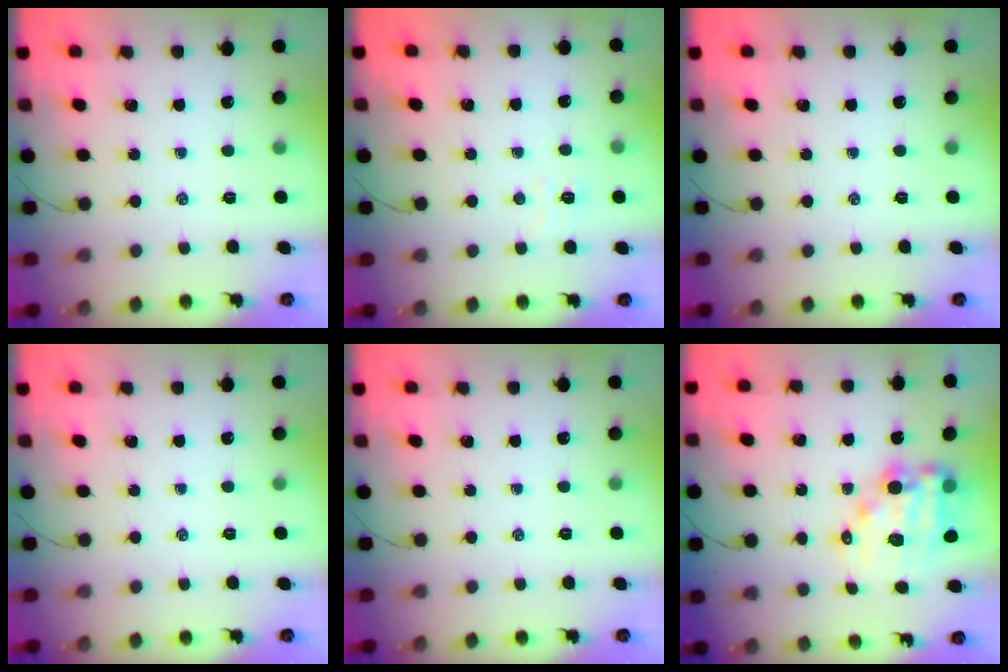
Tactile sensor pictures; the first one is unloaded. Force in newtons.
{"total": 4.2, "press": 4.1, "slide": 0.9}
{"total": 0.0}
{"total": 0.0}
{"total": 0.0}
{"total": 12.5, "press": 12.1, "slide": 3.0}